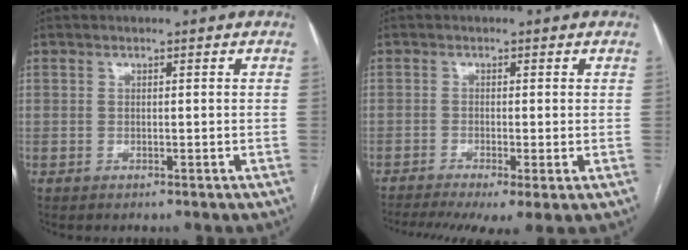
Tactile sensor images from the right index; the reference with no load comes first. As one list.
[{"total": 9.9, "force": [-6.3, 2.2, 7.4], "torque": [-0.128, -0.012, -0.099]}]